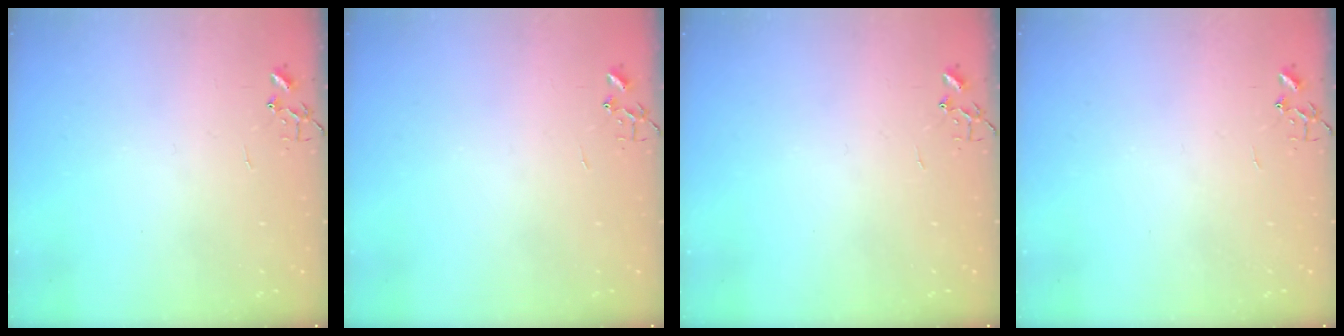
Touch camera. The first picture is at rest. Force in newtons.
{"total": 0.0}
{"total": 0.0}
{"total": 0.0}